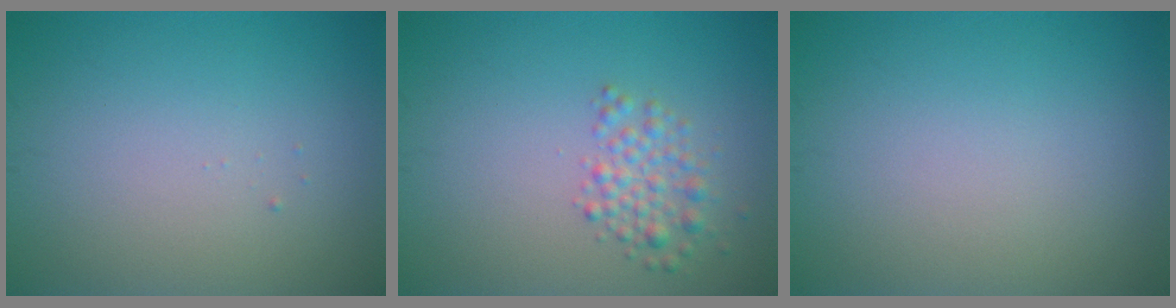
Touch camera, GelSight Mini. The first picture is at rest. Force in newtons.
{"total": 2.3, "press": 2.3, "slide": 0.1}
{"total": 0.0}